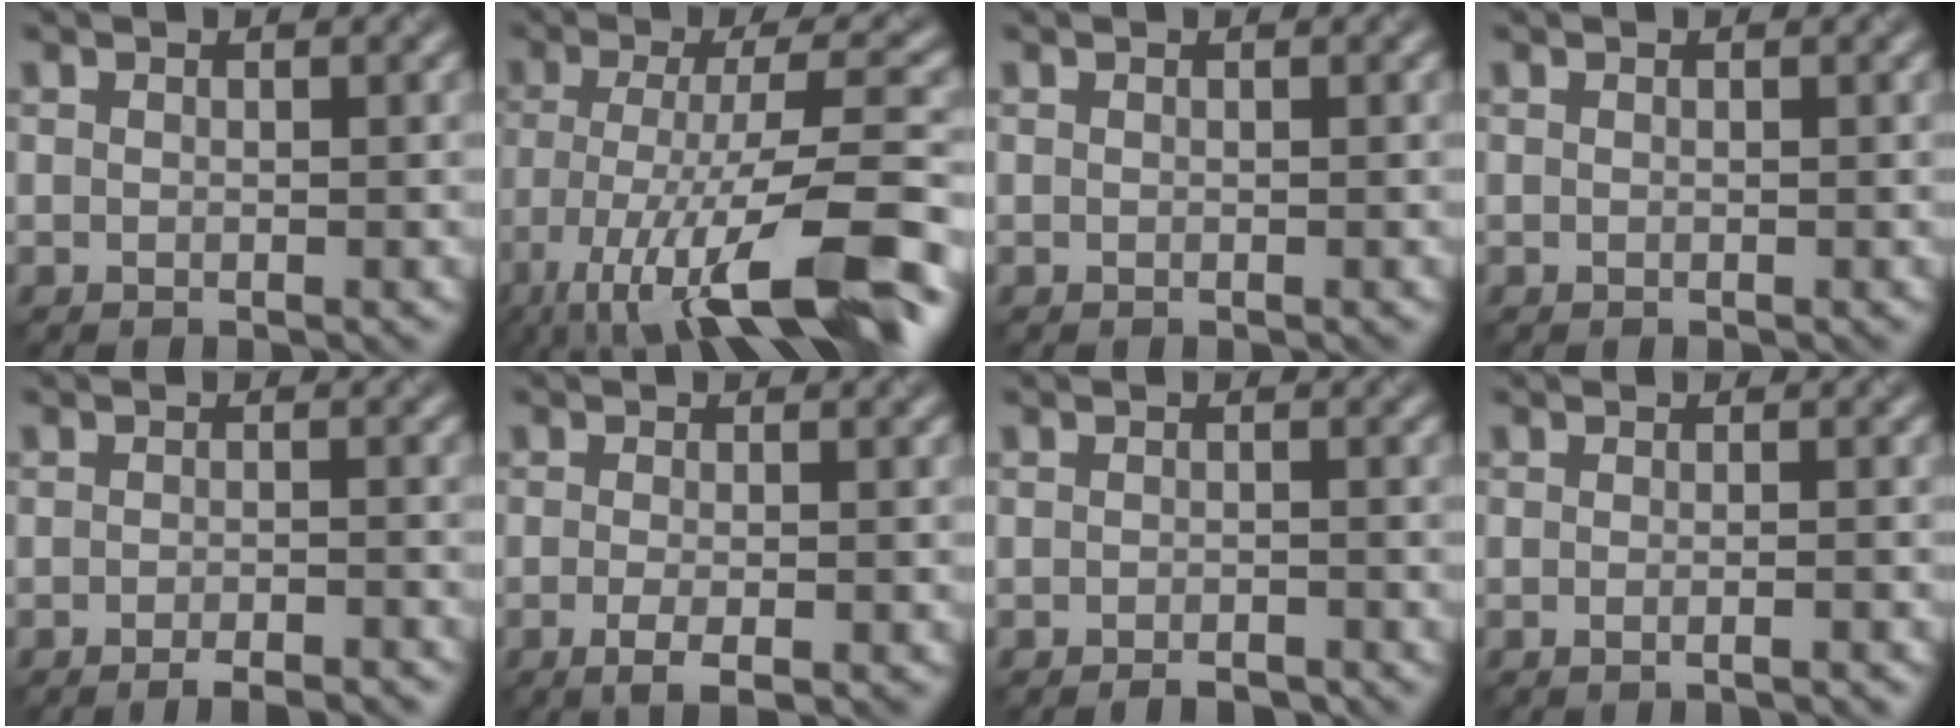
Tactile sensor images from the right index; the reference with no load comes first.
{"total": 13.4, "force": [-7.2, 3.7, 10.8], "torque": [-0.184, -0.003, -0.115]}
{"total": 0.0}
{"total": 0.0}
{"total": 3.0, "force": [-2.3, 0.6, 1.8], "torque": [-0.022, 0.006, -0.036]}
{"total": 2.3, "force": [-1.0, 0.6, 2.0], "torque": [-0.038, -0.006, -0.020]}
{"total": 1.6, "force": [-1.3, 0.4, 0.8], "torque": [-0.007, -0.002, -0.019]}
{"total": 2.0, "force": [-0.3, 0.9, 1.8], "torque": [0.000, -0.009, -0.018]}